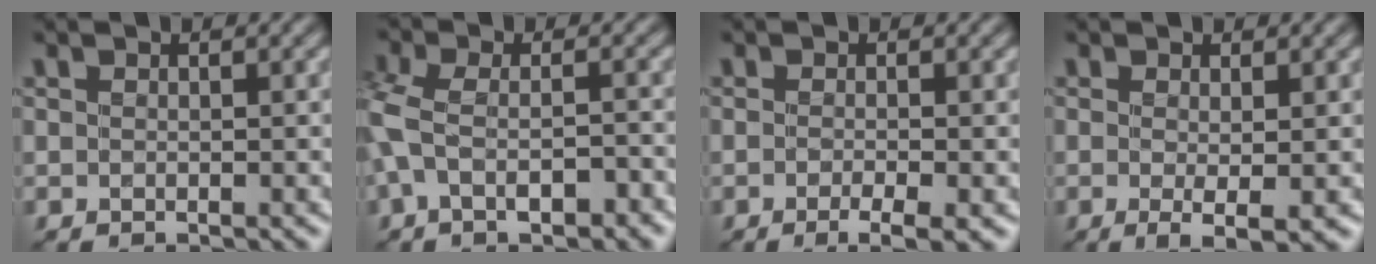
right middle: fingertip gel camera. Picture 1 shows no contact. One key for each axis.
{"total": 5.2, "fx": -1.8, "fy": 2.7, "fz": 4.1, "tx": -0.092, "ty": 0.002, "tz": -0.043}
{"total": 2.7, "fx": -1.2, "fy": 0.6, "fz": 2.4, "tx": -0.044, "ty": -0.002, "tz": -0.021}
{"total": 2.5, "fx": -0.2, "fy": 0.5, "fz": 2.4, "tx": -0.046, "ty": -0.008, "tz": -0.003}